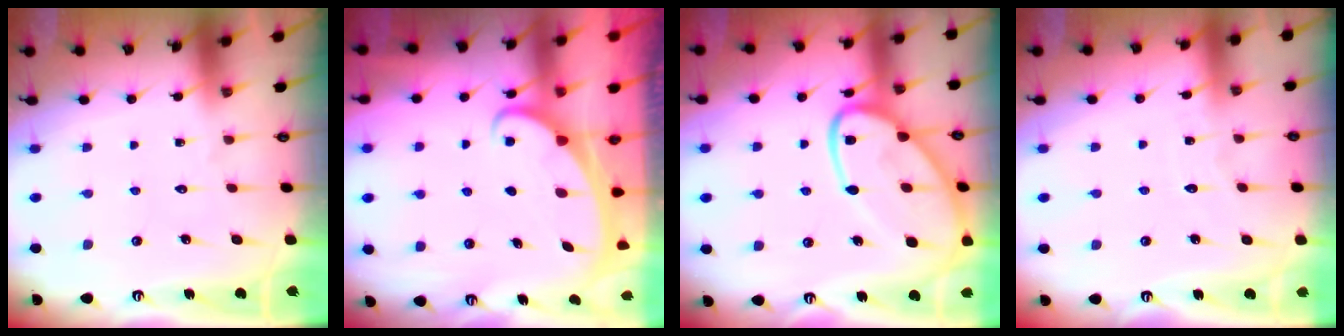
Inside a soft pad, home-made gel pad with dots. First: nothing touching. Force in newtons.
{"total": 2.3, "press": 2.3, "slide": 0.3}
{"total": 19.6, "press": 19.6, "slide": 1.7}
{"total": 2.9, "press": 2.9, "slide": 0.3}